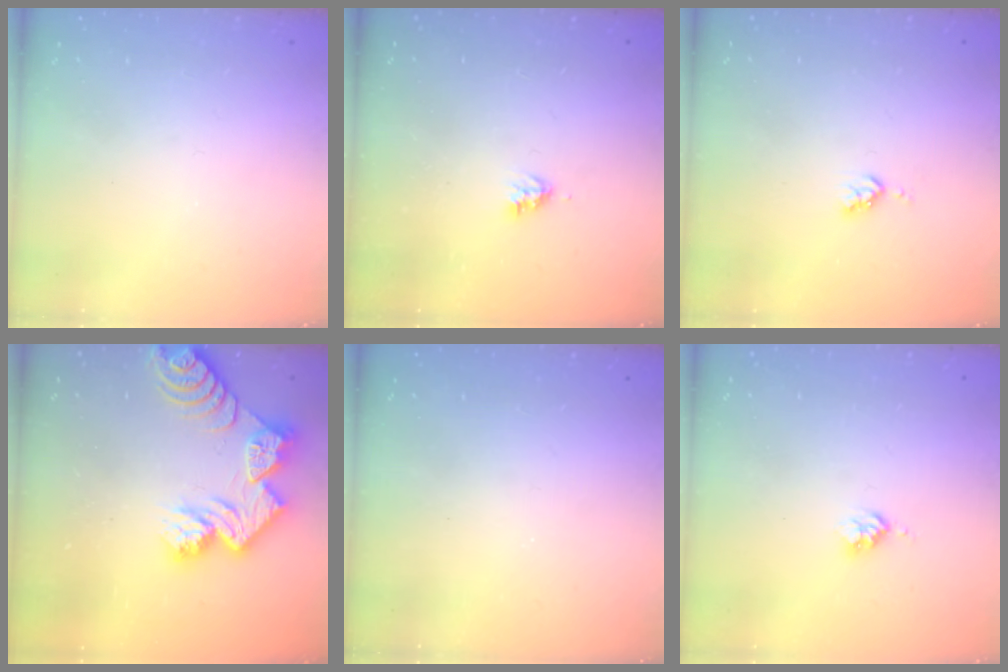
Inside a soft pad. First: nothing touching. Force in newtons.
{"total": 3.6, "press": 3.6, "slide": 0.5}
{"total": 3.2, "press": 3.2, "slide": 0.4}
{"total": 12.5, "press": 12.5, "slide": 1.1}
{"total": 0.0}
{"total": 2.5, "press": 2.5, "slide": 0.3}